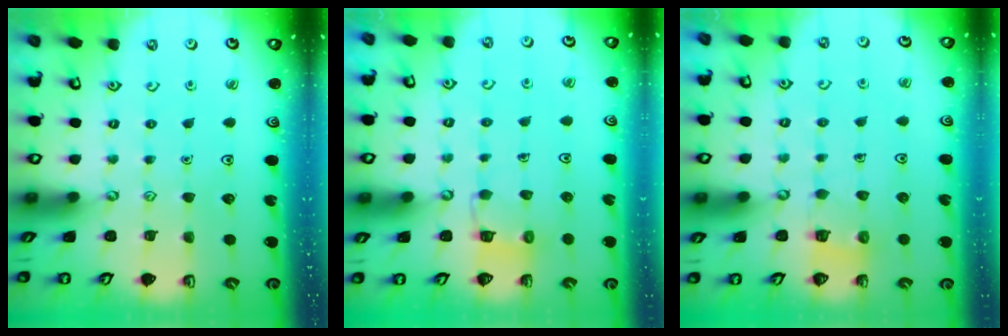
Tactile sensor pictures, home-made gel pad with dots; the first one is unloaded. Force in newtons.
{"total": 5.1, "press": 5.1, "slide": 0.3}
{"total": 2.5, "press": 2.5, "slide": 0.1}